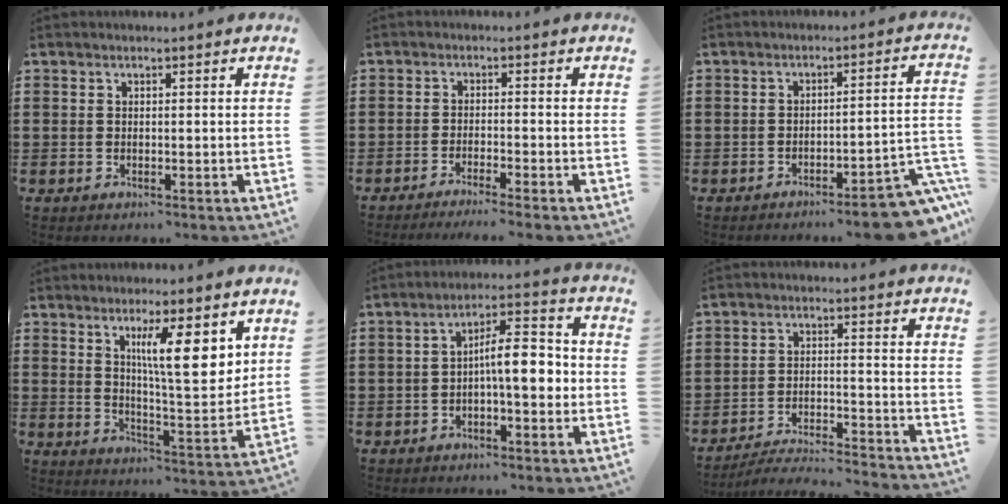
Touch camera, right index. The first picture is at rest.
{"total": 1.9, "force": [-1.8, -0.5, 0.7], "torque": [-0.012, 0.000, -0.035]}
{"total": 6.4, "force": [-5.3, 0.4, 3.6], "torque": [-0.054, -0.001, -0.097]}
{"total": 9.8, "force": [4.9, 1.9, 8.2], "torque": [-0.137, -0.026, 0.076]}
{"total": 7.5, "force": [-0.8, 2.5, 7.0], "torque": [-0.111, 0.002, -0.021]}
{"total": 4.3, "force": [-4.1, -0.2, 1.3], "torque": [-0.036, -0.013, -0.087]}